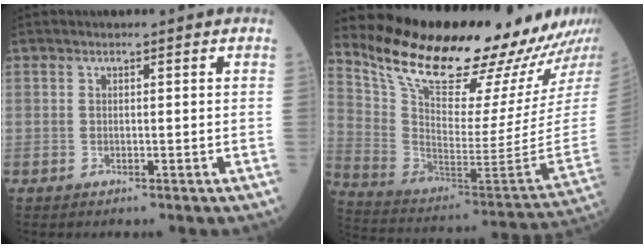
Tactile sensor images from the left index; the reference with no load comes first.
{"total": 28.2, "force": [24.5, 2.2, 13.9], "torque": [-0.240, -0.102, 0.360]}